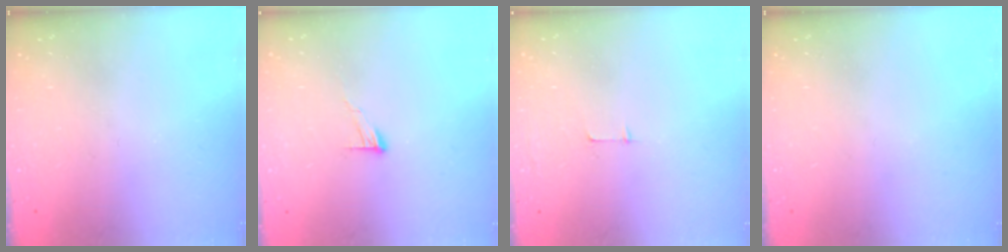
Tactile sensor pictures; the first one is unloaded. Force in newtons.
{"total": 6.5, "press": 6.5, "slide": 0.5}
{"total": 3.7, "press": 3.7, "slide": 0.3}
{"total": 0.0}